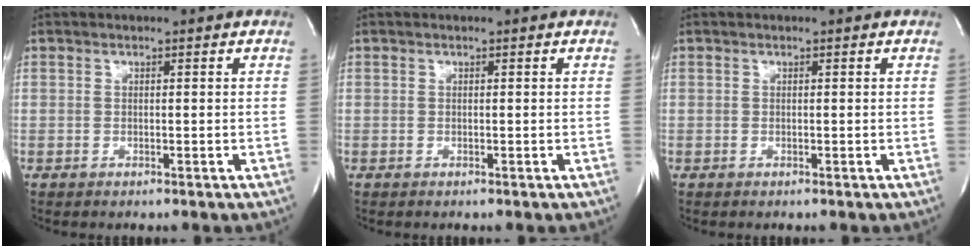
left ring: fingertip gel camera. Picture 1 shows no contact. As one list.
[{"total": 0.0}, {"total": 0.0}]